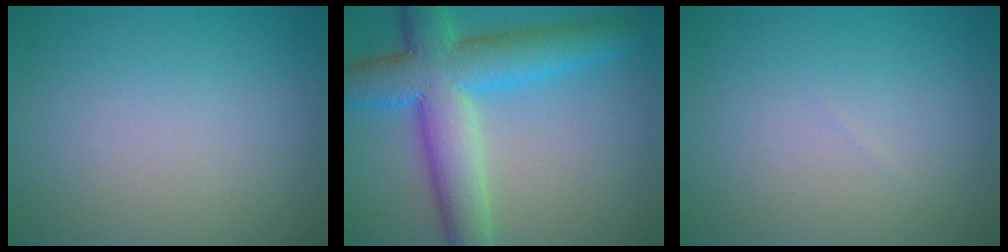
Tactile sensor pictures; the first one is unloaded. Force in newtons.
{"total": 9.6, "press": 9.6, "slide": 0.3}
{"total": 0.0}